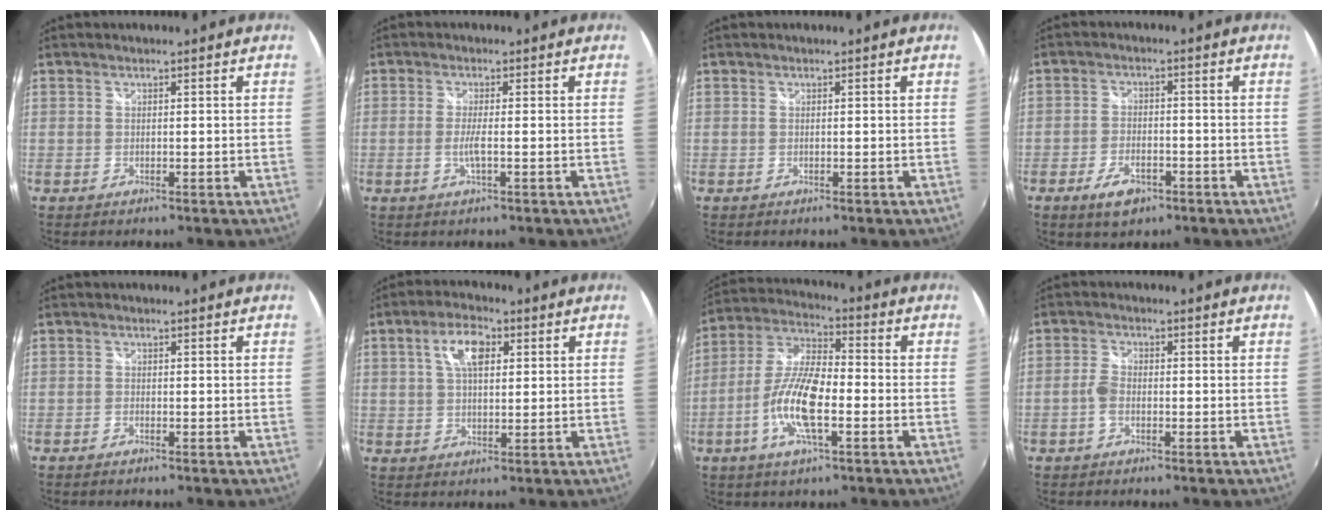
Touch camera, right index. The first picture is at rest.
{"total": 2.5, "force": [-0.7, -0.1, 2.4], "torque": [-0.048, -0.003, -0.013]}
{"total": 0.0}
{"total": 6.0, "force": [-3.6, 3.1, 3.8], "torque": [-0.087, -0.003, -0.059]}
{"total": 0.7, "force": [-0.6, 0.3, 0.2], "torque": [-0.007, -0.002, -0.015]}
{"total": 6.9, "force": [2.3, 3.4, 5.6], "torque": [-0.101, 0.016, 0.040]}
{"total": 12.1, "force": [-3.8, 3.4, 11.0], "torque": [-0.230, 0.001, -0.077]}
{"total": 2.5, "force": [-0.9, 1.3, 1.8], "torque": [-0.044, 0.008, -0.018]}